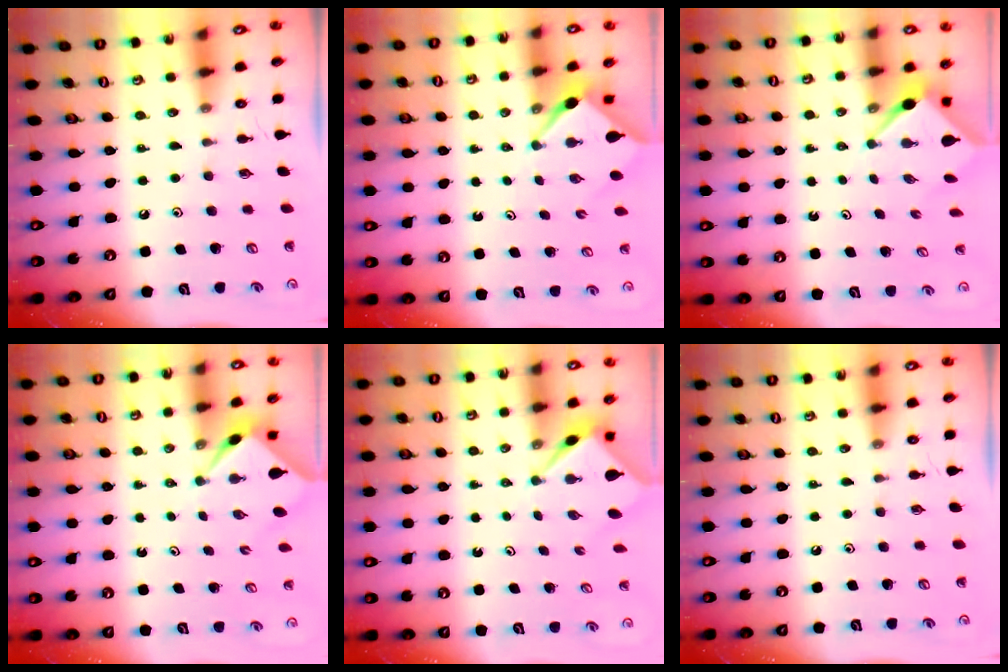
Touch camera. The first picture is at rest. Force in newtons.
{"total": 2.6, "press": 2.6, "slide": 0.3}
{"total": 2.9, "press": 2.9, "slide": 0.3}
{"total": 2.3, "press": 2.3, "slide": 0.3}
{"total": 2.7, "press": 2.7, "slide": 0.1}
{"total": 0.0}